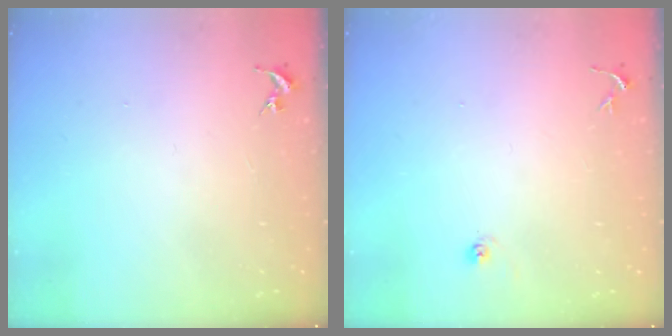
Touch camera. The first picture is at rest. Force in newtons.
{"total": 3.4, "press": 3.4, "slide": 0.3}